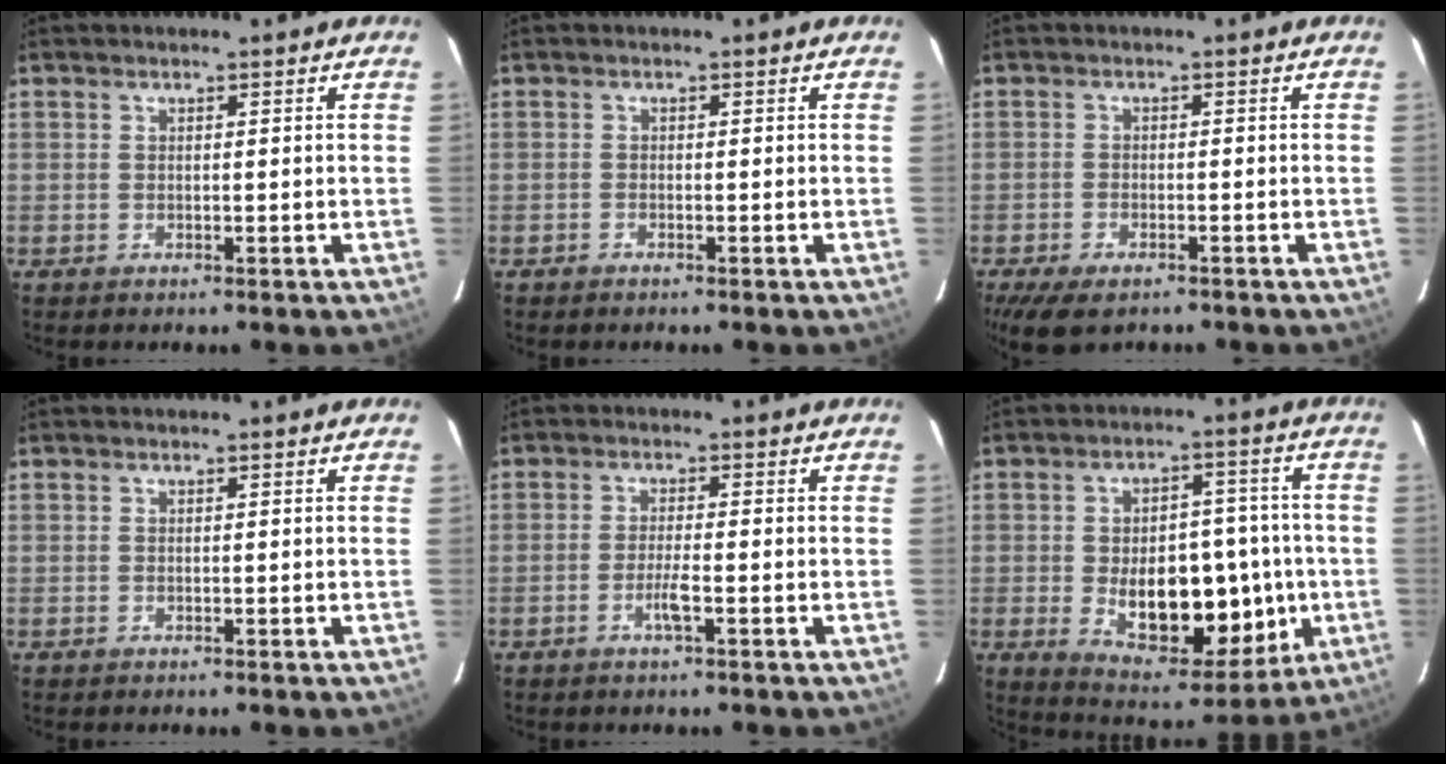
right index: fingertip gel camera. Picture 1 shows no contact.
{"total": 0.8, "force": [-0.7, 0.2, 0.3], "torque": [-0.011, -0.002, -0.010]}
{"total": 8.1, "force": [-6.0, 3.3, 4.3], "torque": [-0.074, -0.010, -0.091]}
{"total": 0.0}
{"total": 2.8, "force": [-1.2, 0.1, 2.5], "torque": [-0.050, -0.002, -0.025]}
{"total": 16.9, "force": [-2.8, 8.8, 14.2], "torque": [-0.204, 0.013, -0.022]}